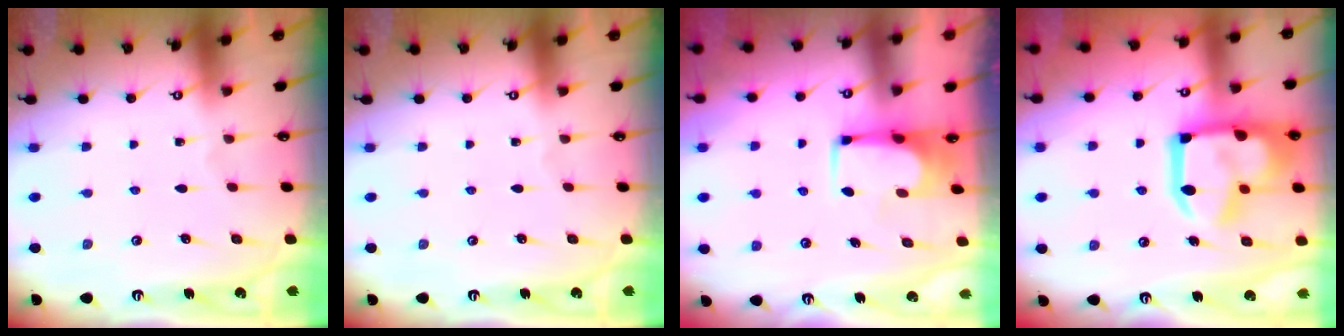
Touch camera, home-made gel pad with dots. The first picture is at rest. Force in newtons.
{"total": 0.0}
{"total": 1.6, "press": 1.5, "slide": 0.3}
{"total": 20.2, "press": 20.1, "slide": 2.3}